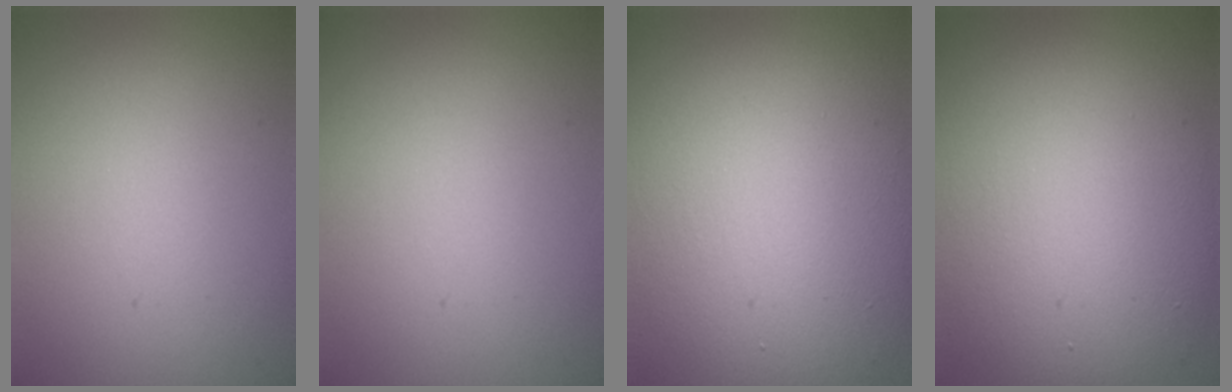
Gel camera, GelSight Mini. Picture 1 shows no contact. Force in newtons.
{"total": 0.0}
{"total": 15.5, "press": 15.5, "slide": 0.5}
{"total": 10.8, "press": 10.7, "slide": 0.6}